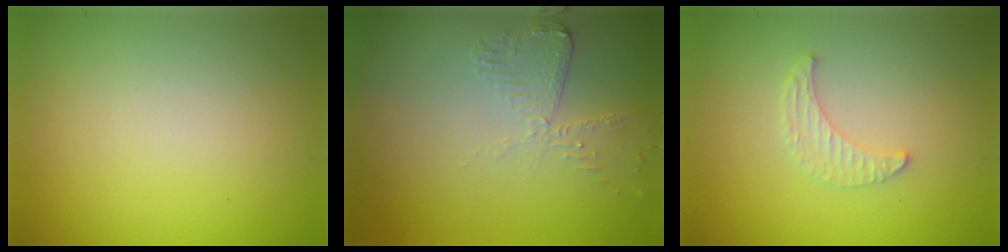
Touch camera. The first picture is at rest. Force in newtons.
{"total": 1.9, "press": 1.9, "slide": 0.4}
{"total": 1.6, "press": 1.5, "slide": 0.4}